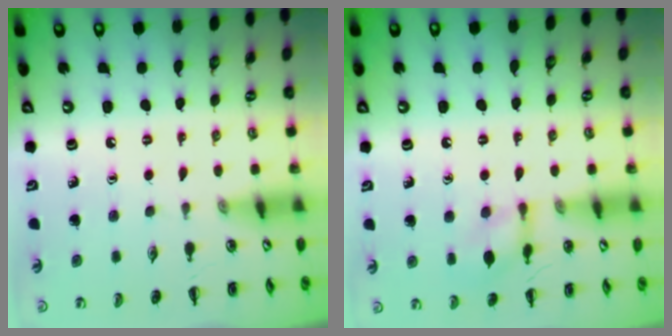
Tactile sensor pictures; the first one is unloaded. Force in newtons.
{"total": 9.2, "press": 9.1, "slide": 0.7}